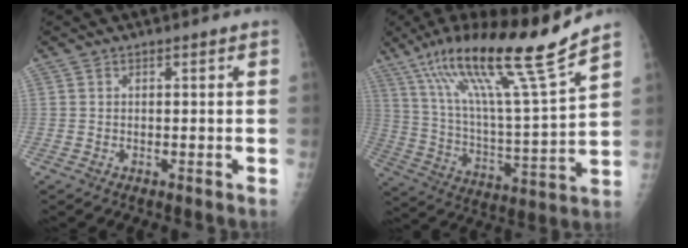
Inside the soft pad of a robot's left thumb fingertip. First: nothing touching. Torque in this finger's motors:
{"motor_torque": [0.49, 0.71, 1.43, -1.35, 0.47]}